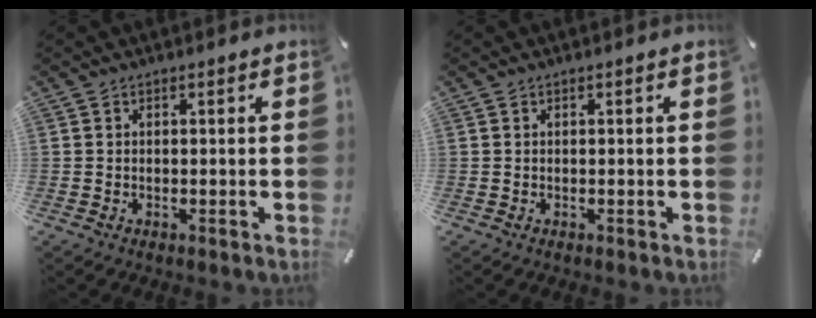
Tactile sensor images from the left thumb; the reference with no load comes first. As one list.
[{"total": 0.0}]